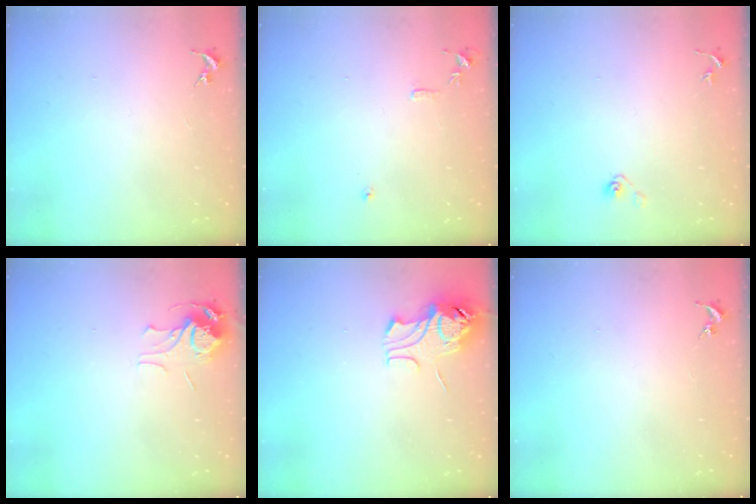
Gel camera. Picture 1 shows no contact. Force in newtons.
{"total": 7.8, "press": 7.8, "slide": 0.8}
{"total": 4.0, "press": 3.3, "slide": 2.2}
{"total": 7.1, "press": 7.1, "slide": 0.2}
{"total": 10.2, "press": 10.2, "slide": 1.2}
{"total": 0.0}